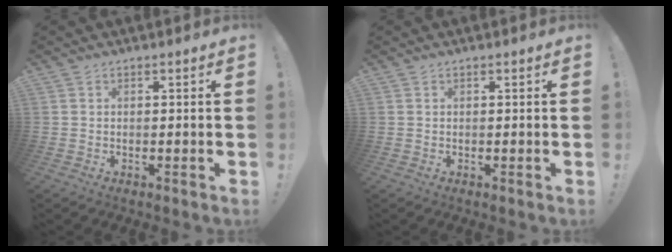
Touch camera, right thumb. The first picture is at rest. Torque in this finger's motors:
{"motor_torque": [0.00, 0.00, 0.01, -0.01, 0.00]}